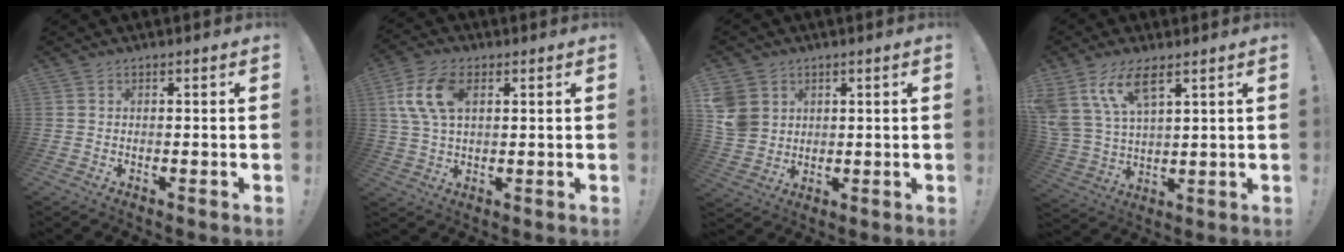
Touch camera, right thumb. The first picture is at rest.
{"total": 11.5, "force": [3.5, 6.7, 8.7], "torque": [-0.176, 0.005, 0.068]}
{"total": 7.9, "force": [2.9, 6.8, 2.8], "torque": [-0.072, -0.018, 0.060]}
{"total": 12.3, "force": [7.9, 5.0, 8.1], "torque": [-0.188, -0.029, 0.147]}